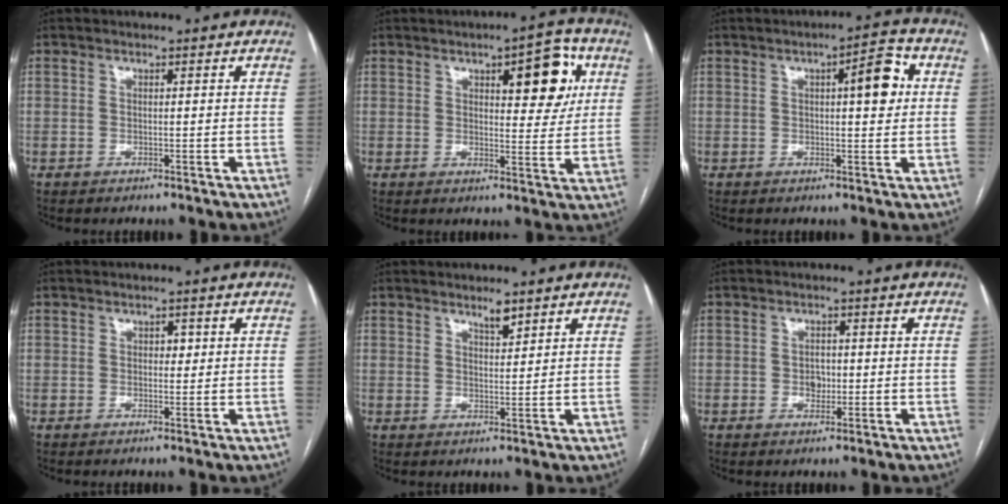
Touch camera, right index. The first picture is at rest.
{"total": 9.5, "force": [3.6, 3.2, 8.2], "torque": [-0.101, 0.012, 0.047]}
{"total": 6.6, "force": [1.5, 1.6, 6.2], "torque": [-0.084, 0.014, 0.016]}
{"total": 1.4, "force": [0.3, 0.9, 1.0], "torque": [-0.011, 0.004, 0.003]}
{"total": 2.5, "force": [2.0, 0.5, 1.5], "torque": [-0.030, -0.002, 0.036]}
{"total": 2.2, "force": [-0.3, 1.6, 1.5], "torque": [-0.019, 0.004, -0.002]}